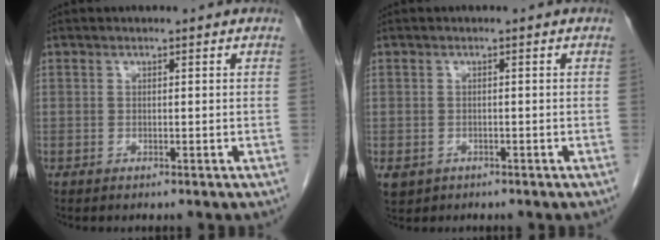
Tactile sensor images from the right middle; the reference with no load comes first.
{"total": 3.7, "force": [-2.1, 2.9, 0.9], "torque": [-0.021, -0.001, -0.030]}